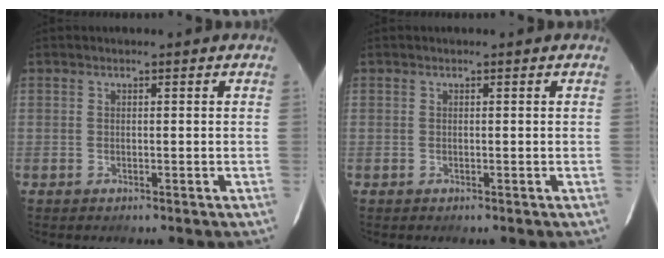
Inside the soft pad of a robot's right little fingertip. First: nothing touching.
{"total": 0.0}